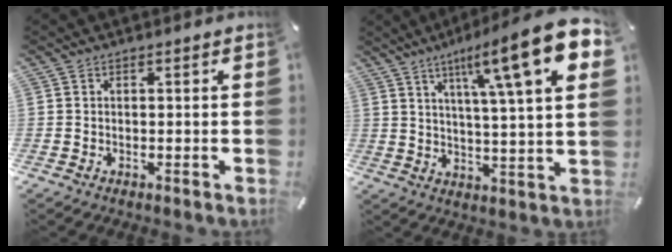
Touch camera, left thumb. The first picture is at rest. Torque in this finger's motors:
{"motor_torque": [2.50, 2.50, 1.42, -1.35, 0.51]}